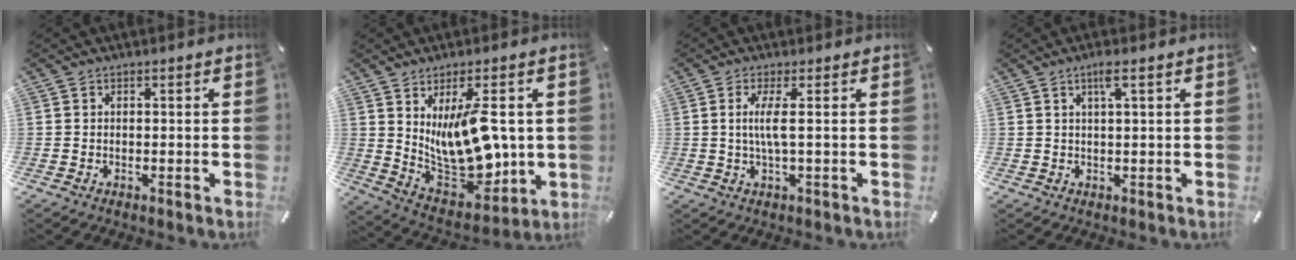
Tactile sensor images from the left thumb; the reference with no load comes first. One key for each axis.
{"total": 16.2, "fx": 4.0, "fy": 8.5, "fz": 13.2, "tx": -0.251, "ty": -0.035, "tz": 0.075}
{"total": 5.0, "fx": 0.4, "fy": 0.4, "fz": 4.9, "tx": -0.093, "ty": -0.006, "tz": 0.005}
{"total": 3.4, "fx": 1.7, "fy": 0.2, "fz": 2.9, "tx": -0.059, "ty": 0.000, "tz": 0.027}